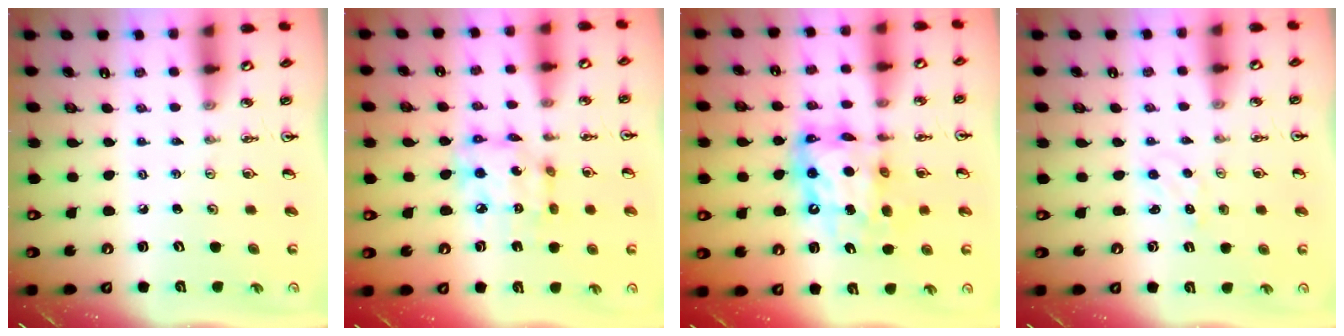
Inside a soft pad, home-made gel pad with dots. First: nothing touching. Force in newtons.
{"total": 10.2, "press": 10.1, "slide": 0.7}
{"total": 12.7, "press": 12.6, "slide": 1.3}
{"total": 0.9, "press": 0.8, "slide": 0.2}